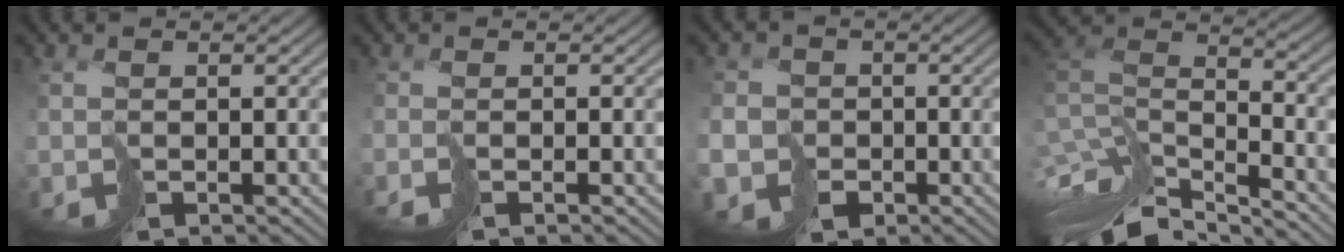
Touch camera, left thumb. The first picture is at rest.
{"total": 1.3, "force": [-0.6, -0.9, -0.7], "torque": [0.021, 0.006, -0.013]}
{"total": 5.7, "force": [-2.5, 4.9, 1.6], "torque": [-0.033, -0.026, -0.067]}
{"total": 10.9, "force": [-7.7, 3.8, 6.7], "torque": [-0.173, 0.009, -0.136]}